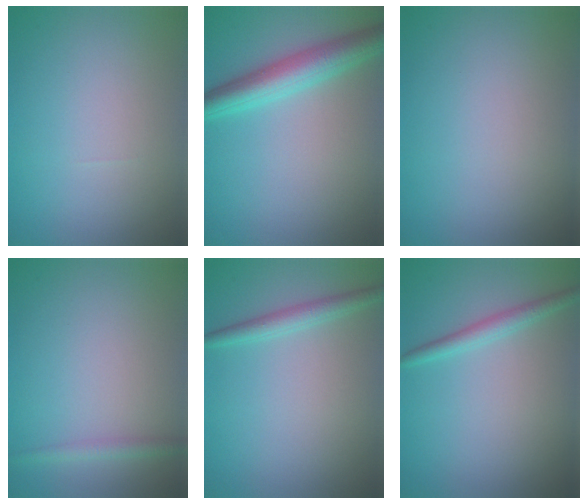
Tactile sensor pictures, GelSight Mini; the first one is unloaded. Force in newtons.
{"total": 4.9, "press": 4.9, "slide": 0.2}
{"total": 0.0}
{"total": 1.3, "press": 1.3, "slide": 0.0}
{"total": 1.9, "press": 1.9, "slide": 0.2}
{"total": 1.9, "press": 1.9, "slide": 0.2}